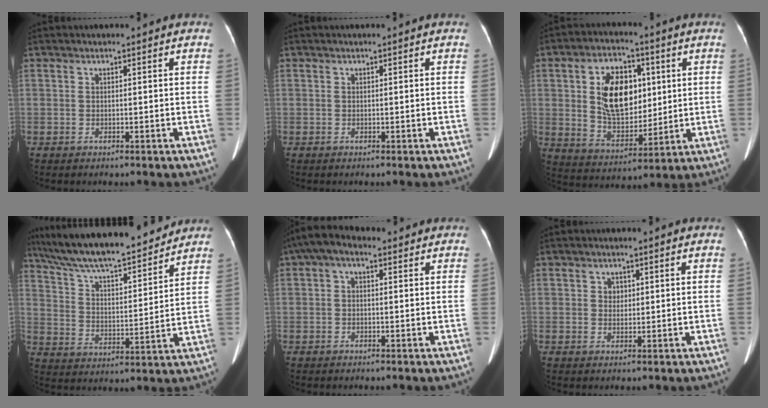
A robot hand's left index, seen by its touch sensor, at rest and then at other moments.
{"total": 0.0}
{"total": 12.6, "force": [2.6, 7.4, 9.8], "torque": [-0.190, 0.011, 0.054]}
{"total": 18.6, "force": [16.8, 2.0, 7.8], "torque": [-0.144, 0.007, 0.274]}
{"total": 4.2, "force": [1.7, 2.4, 3.0], "torque": [-0.061, 0.031, 0.026]}
{"total": 1.5, "force": [0.4, 1.3, 0.5], "torque": [-0.010, 0.000, 0.007]}